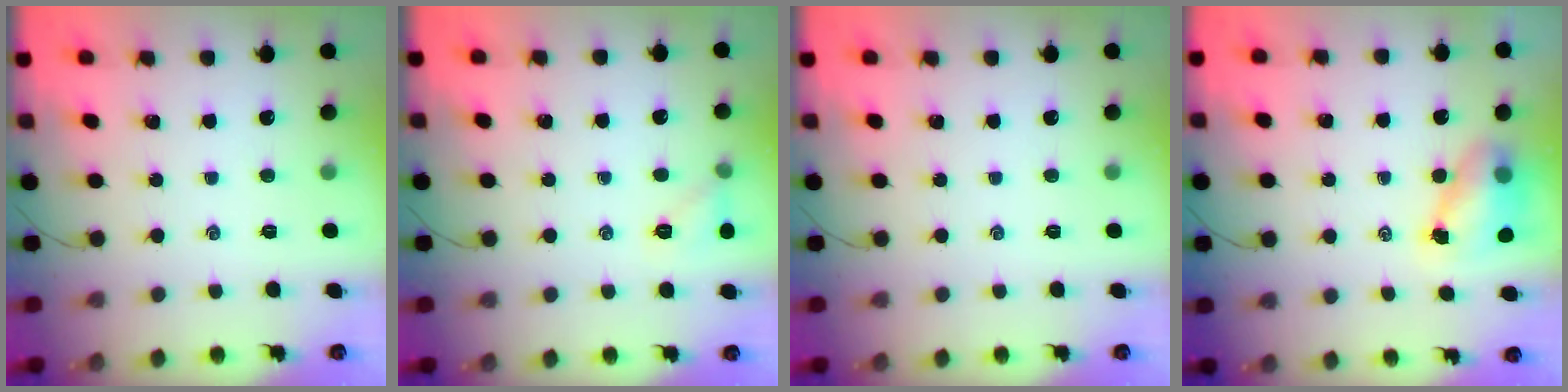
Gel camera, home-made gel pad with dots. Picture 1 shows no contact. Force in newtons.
{"total": 6.0, "press": 5.8, "slide": 1.5}
{"total": 0.0}
{"total": 6.8, "press": 6.7, "slide": 0.9}